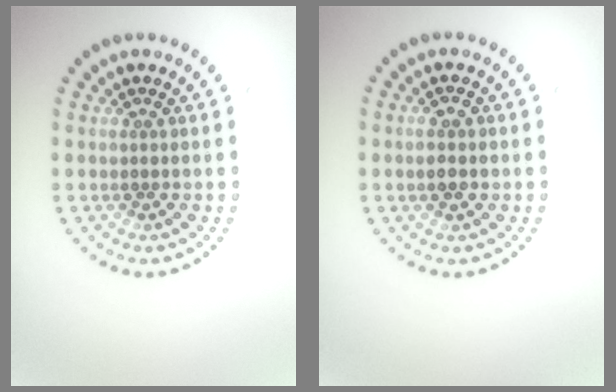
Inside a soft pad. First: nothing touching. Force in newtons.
{"total": 1.4, "press": 1.4, "slide": 0.2}